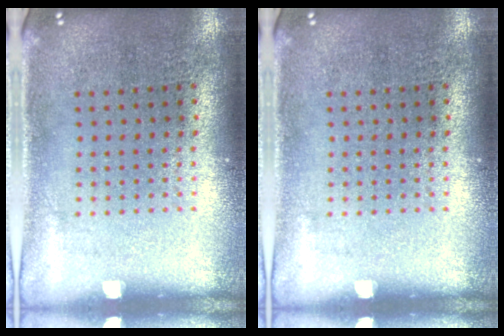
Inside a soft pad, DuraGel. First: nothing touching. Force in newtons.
{"total": 0.0}